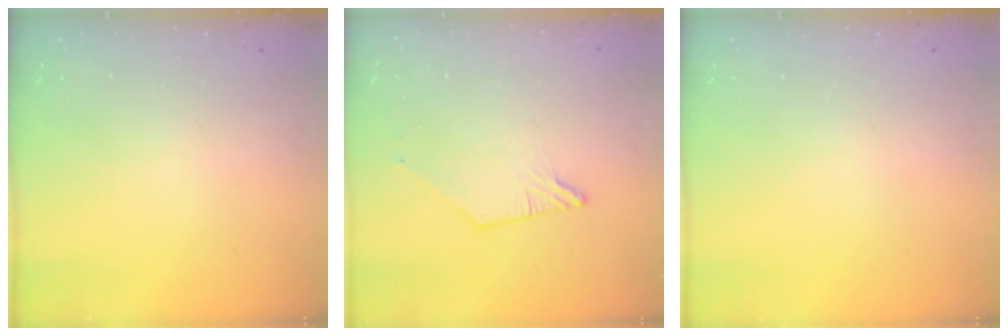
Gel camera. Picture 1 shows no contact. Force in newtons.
{"total": 0.8, "press": 0.8, "slide": 0.2}
{"total": 0.0}